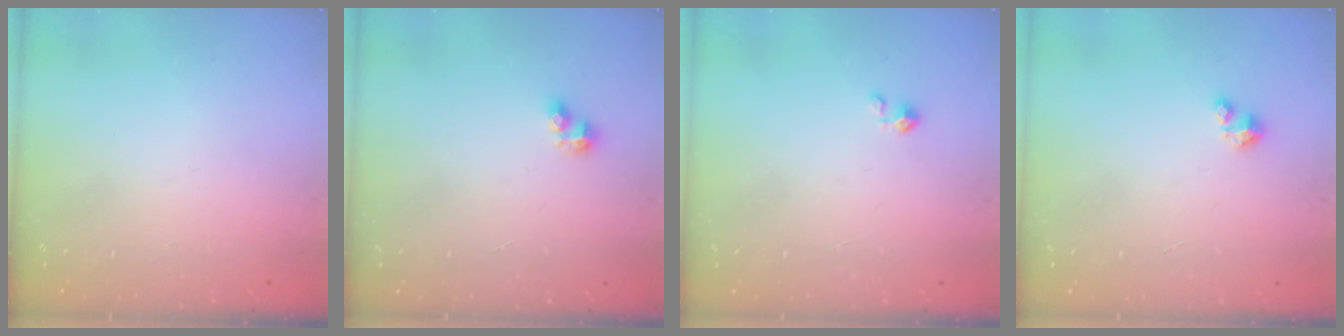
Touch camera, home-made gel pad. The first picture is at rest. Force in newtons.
{"total": 3.5, "press": 3.5, "slide": 0.5}
{"total": 2.3, "press": 2.2, "slide": 0.3}
{"total": 0.9, "press": 0.9, "slide": 0.2}